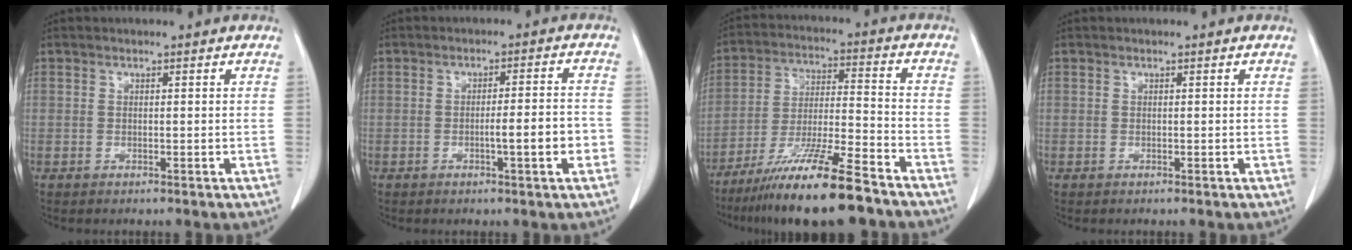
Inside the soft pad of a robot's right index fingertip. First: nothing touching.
{"total": 5.4, "force": [-1.7, 0.1, 5.1], "torque": [-0.075, 0.001, -0.023]}
{"total": 15.7, "force": [-11.6, 0.6, 10.5], "torque": [-0.203, -0.034, -0.206]}
{"total": 0.0}